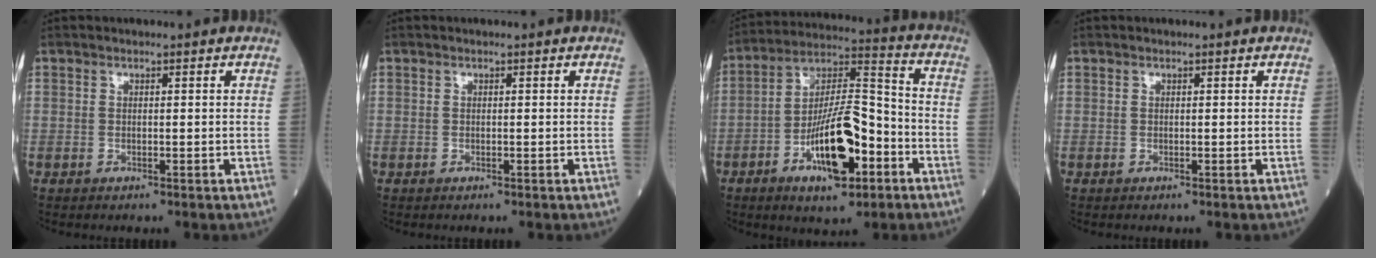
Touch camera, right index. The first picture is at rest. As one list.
[{"total": 0.0}, {"total": 15.4, "force": [-6.0, 4.6, 13.4], "torque": [-0.242, 0.009, -0.097]}, {"total": 0.0}]